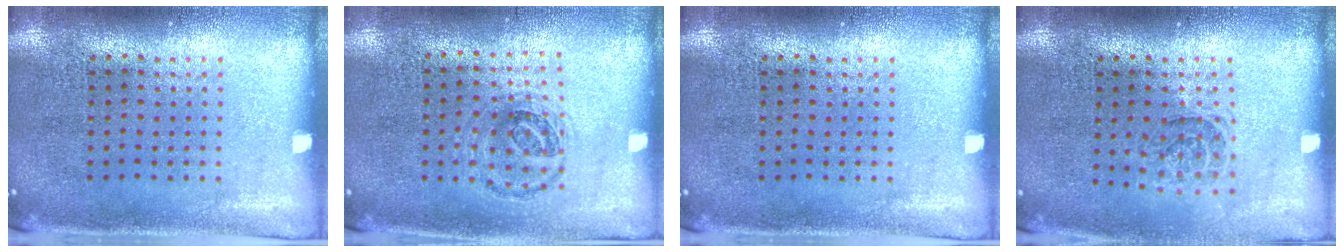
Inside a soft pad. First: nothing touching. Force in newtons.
{"total": 1.0, "press": 0.9, "slide": 0.2}
{"total": 0.0}
{"total": 1.1, "press": 1.0, "slide": 0.4}